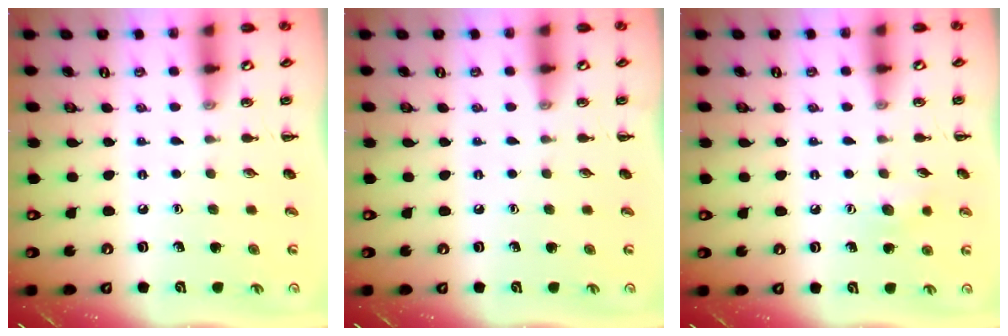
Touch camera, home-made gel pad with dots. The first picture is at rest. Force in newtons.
{"total": 0.0}
{"total": 6.4, "press": 6.2, "slide": 1.4}